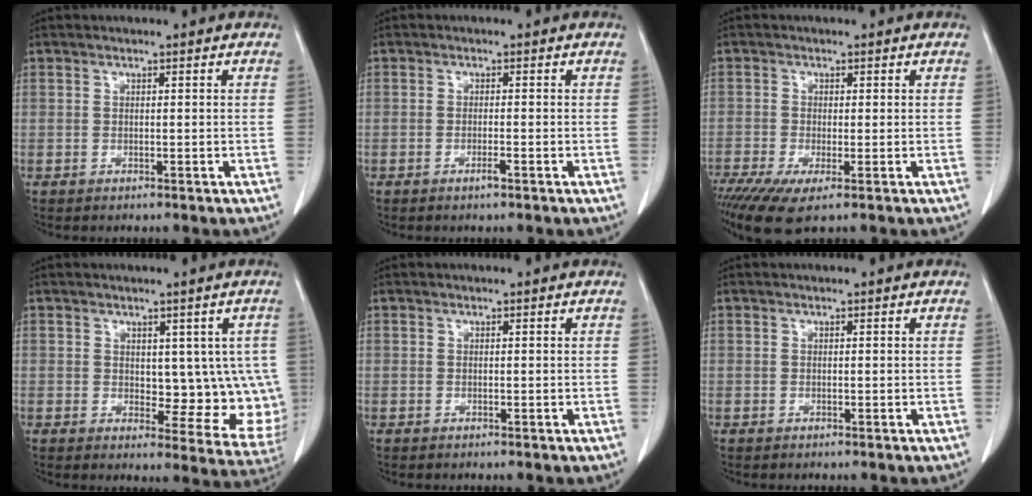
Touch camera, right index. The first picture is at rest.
{"total": 1.4, "force": [-0.9, 0.1, 1.1], "torque": [-0.018, -0.001, -0.016]}
{"total": 6.6, "force": [-3.7, 1.8, 5.3], "torque": [-0.094, -0.019, -0.067]}
{"total": 9.7, "force": [1.1, 5.3, 8.1], "torque": [-0.068, -0.004, 0.022]}
{"total": 0.0}
{"total": 0.0}